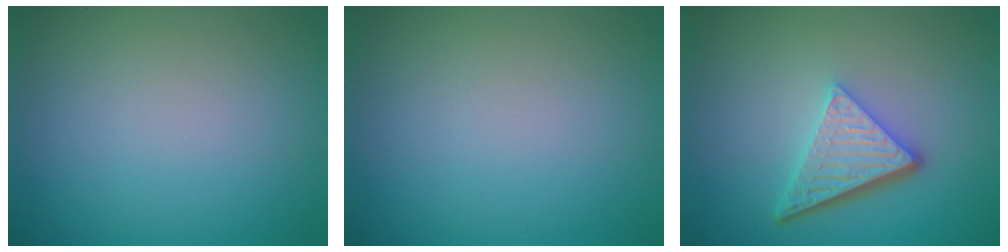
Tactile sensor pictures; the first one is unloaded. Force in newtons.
{"total": 0.0}
{"total": 4.9, "press": 3.5, "slide": 3.4}